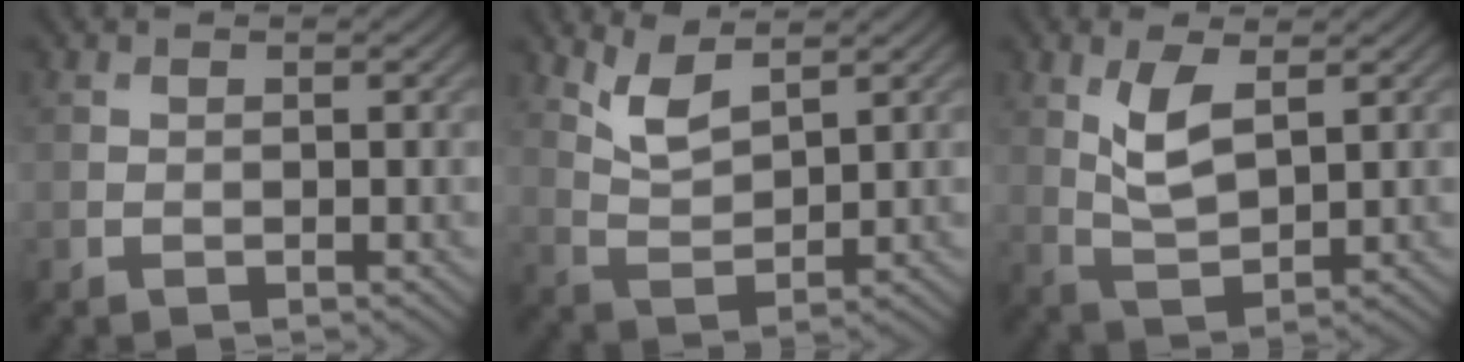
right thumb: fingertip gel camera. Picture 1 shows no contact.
{"total": 4.6, "force": [3.3, 1.4, 3.0], "torque": [-0.077, -0.005, 0.072]}
{"total": 5.5, "force": [2.1, 2.3, 4.6], "torque": [-0.103, -0.006, 0.045]}